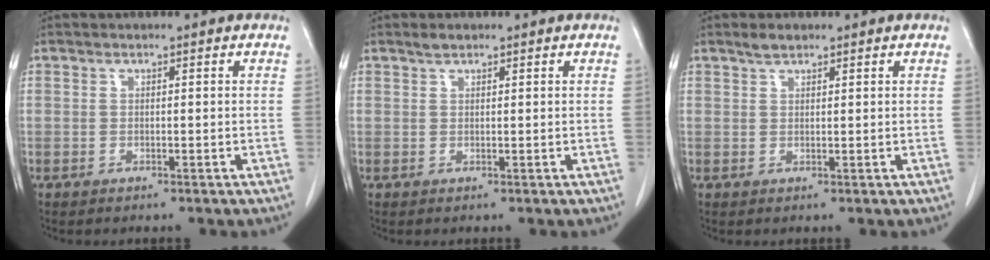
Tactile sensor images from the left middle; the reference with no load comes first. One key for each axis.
{"total": 1.1, "fx": 1.0, "fy": 0.3, "fz": 0.5, "tx": -0.014, "ty": 0.003, "tz": 0.020}
{"total": 1.7, "fx": 1.5, "fy": 0.5, "fz": 0.8, "tx": -0.020, "ty": 0.003, "tz": 0.029}